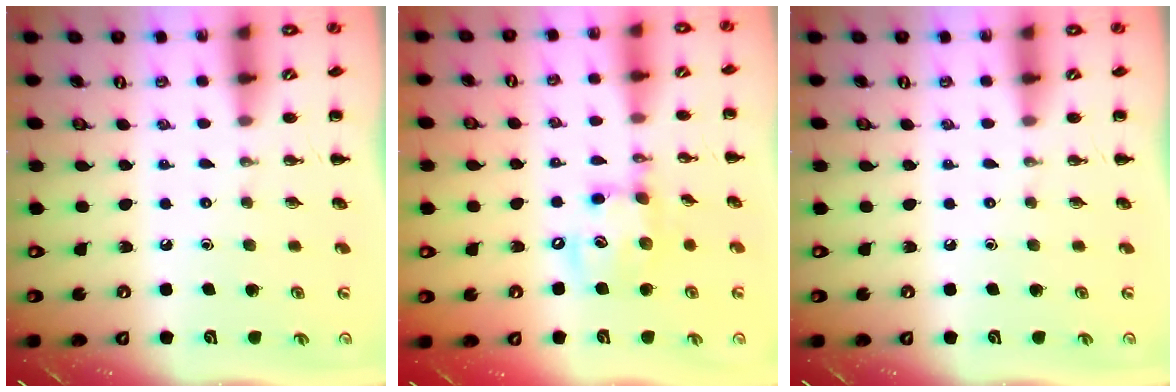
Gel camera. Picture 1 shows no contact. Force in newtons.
{"total": 13.0, "press": 12.8, "slide": 2.2}
{"total": 0.0}